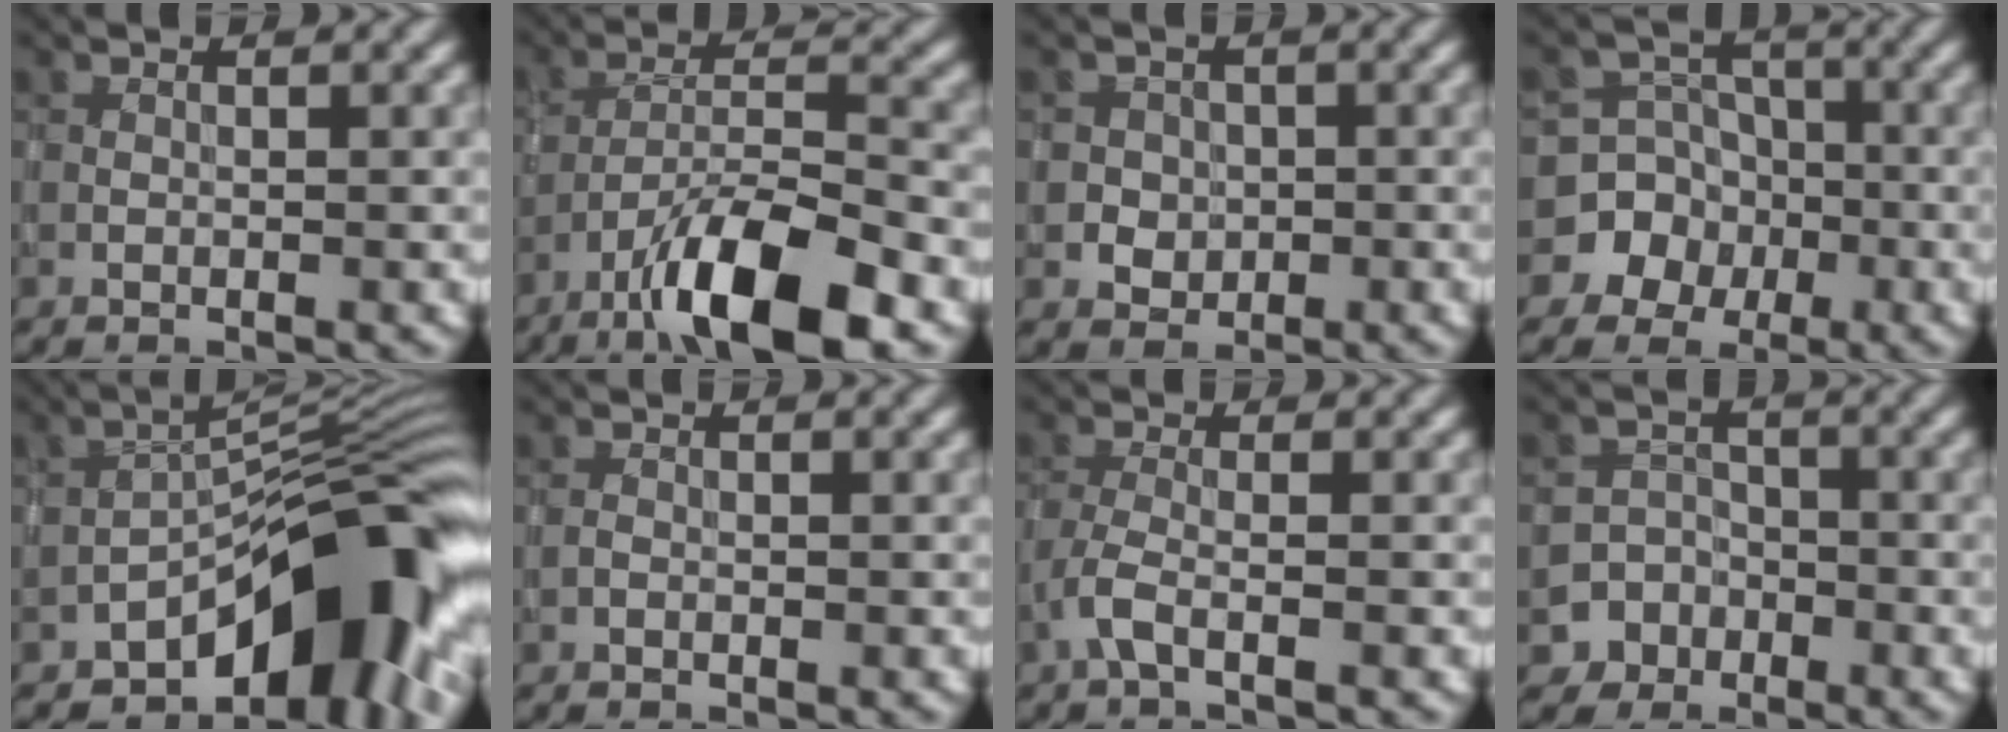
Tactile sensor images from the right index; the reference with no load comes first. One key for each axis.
{"total": 9.7, "fx": -6.0, "fy": 2.4, "fz": 7.2, "tx": -0.124, "ty": 0.007, "tz": -0.111}
{"total": 2.4, "fx": -0.4, "fy": 2.4, "fz": 0.4, "tx": 0.016, "ty": 0.002, "tz": -0.017}
{"total": 7.6, "fx": -3.0, "fy": 7.0, "fz": 0.5, "tx": 0.008, "ty": -0.002, "tz": -0.071}
{"total": 11.7, "fx": -6.5, "fy": 5.1, "fz": 8.3, "tx": -0.090, "ty": 0.019, "tz": -0.117}
{"total": 0.0}
{"total": 2.1, "fx": -1.3, "fy": 0.4, "fz": 1.6, "tx": -0.036, "ty": -0.002, "tz": -0.034}
{"total": 5.4, "fx": -3.2, "fy": 4.3, "fz": -0.2, "tx": 0.033, "ty": -0.010, "tz": -0.064}